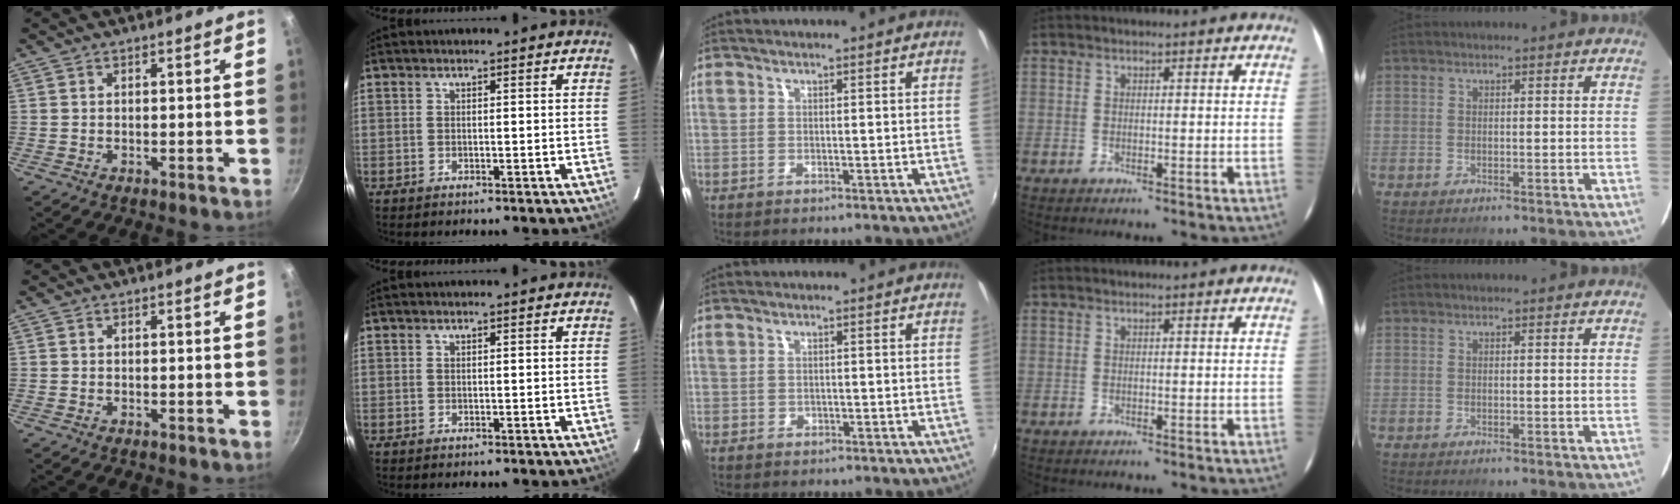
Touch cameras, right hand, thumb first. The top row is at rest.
{"middle": {"total": 0.8, "force": [-0.4, 0.7, 0.1], "torque": [0.000, -0.002, -0.004]}}